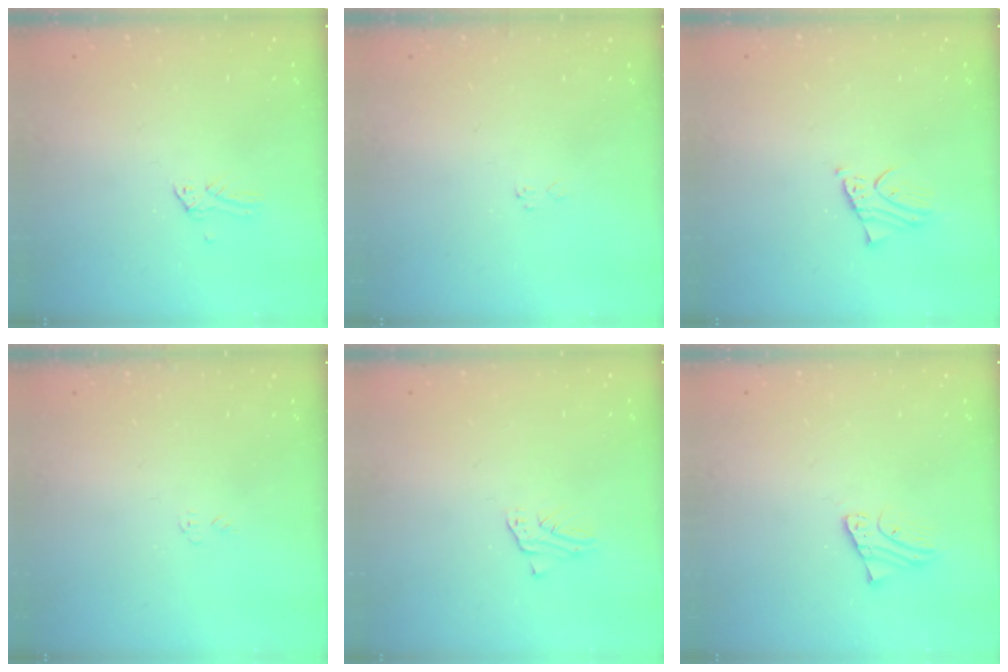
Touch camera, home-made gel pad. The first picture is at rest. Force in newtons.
{"total": 3.7, "press": 3.7, "slide": 0.0}
{"total": 2.0, "press": 2.0, "slide": 0.2}
{"total": 3.6, "press": 3.6, "slide": 0.1}
{"total": 1.9, "press": 1.9, "slide": 0.1}
{"total": 2.1, "press": 2.1, "slide": 0.0}